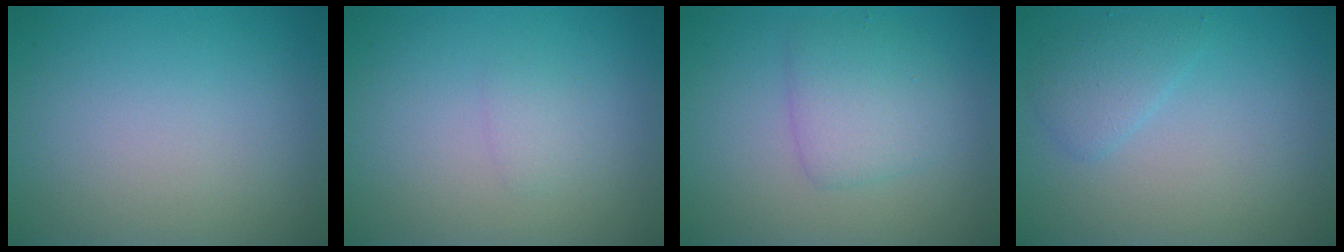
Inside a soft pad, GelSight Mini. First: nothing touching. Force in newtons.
{"total": 0.9, "press": 0.9, "slide": 0.1}
{"total": 3.2, "press": 3.2, "slide": 0.1}
{"total": 1.8, "press": 1.8, "slide": 0.1}